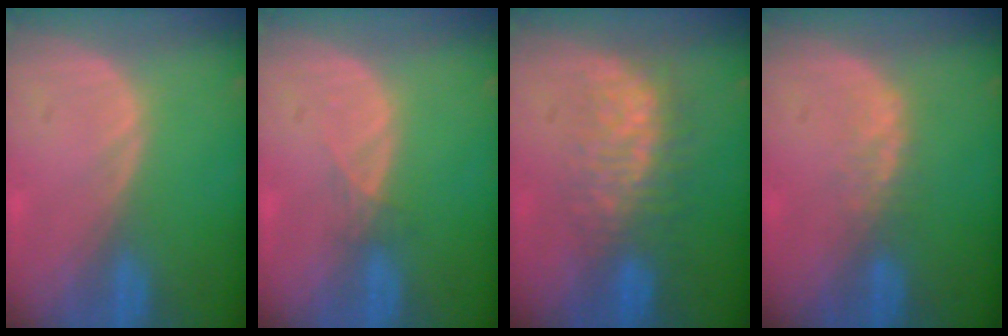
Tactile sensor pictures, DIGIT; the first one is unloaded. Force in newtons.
{"total": 1.1, "press": 1.1, "slide": 0.2}
{"total": 7.9, "press": 7.4, "slide": 2.6}
{"total": 1.9, "press": 1.8, "slide": 0.5}